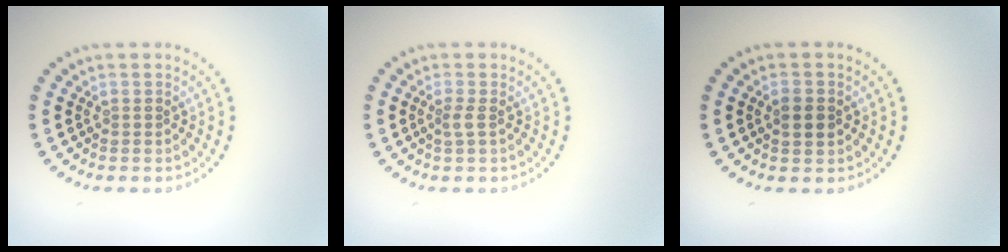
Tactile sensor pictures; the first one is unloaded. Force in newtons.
{"total": 0.9, "press": 0.7, "slide": 0.5}
{"total": 2.3, "press": 2.3, "slide": 0.0}